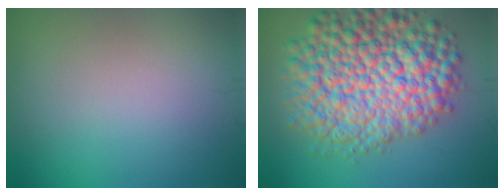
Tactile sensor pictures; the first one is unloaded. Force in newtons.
{"total": 12.2, "press": 12.2, "slide": 0.5}